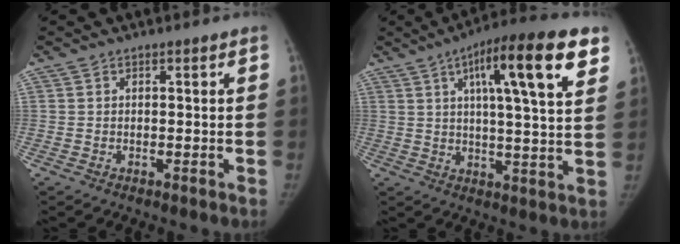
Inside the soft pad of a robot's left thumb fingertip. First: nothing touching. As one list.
[{"total": 18.5, "force": [8.4, 3.9, 16.0], "torque": [-0.219, -0.009, 0.119]}]